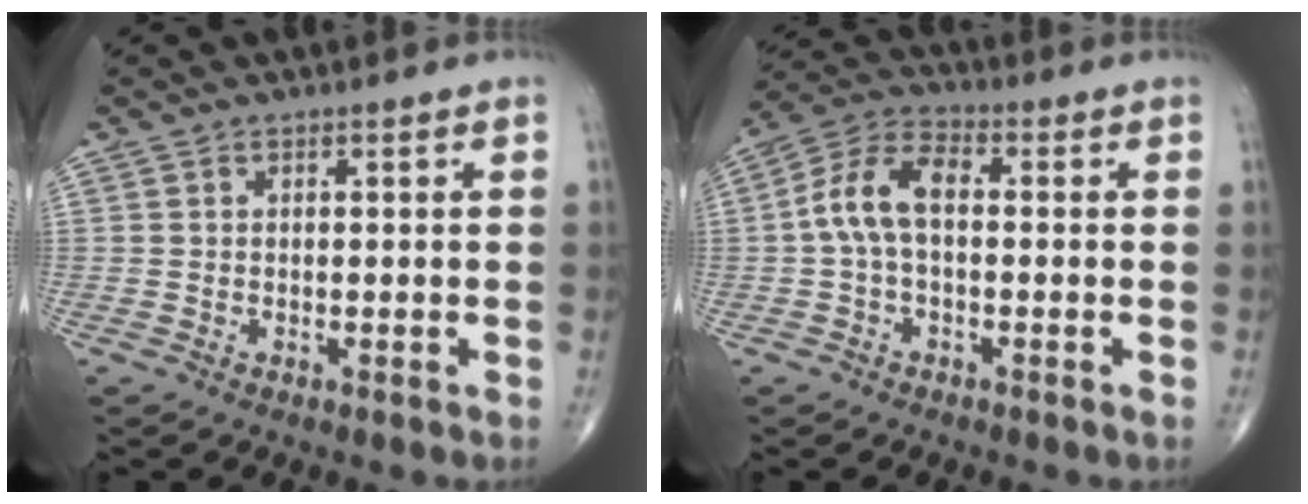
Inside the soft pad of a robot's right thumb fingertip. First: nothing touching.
{"total": 8.7, "force": [-0.1, 4.7, 7.3], "torque": [-0.147, 0.030, -0.011]}